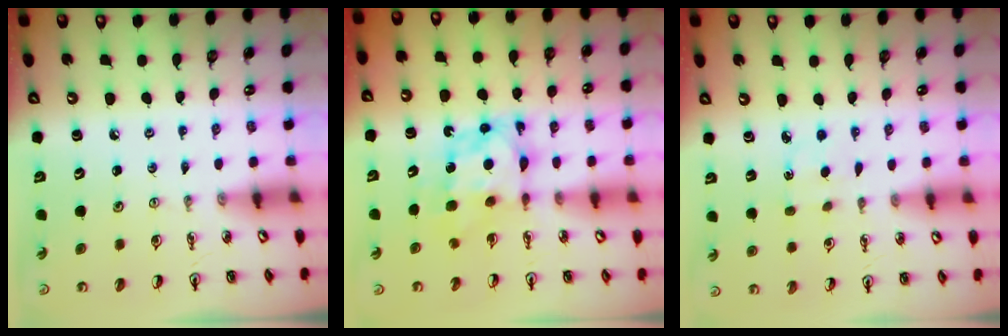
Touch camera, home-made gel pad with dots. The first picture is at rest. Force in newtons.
{"total": 6.7, "press": 6.7, "slide": 0.4}
{"total": 2.7, "press": 2.6, "slide": 0.3}